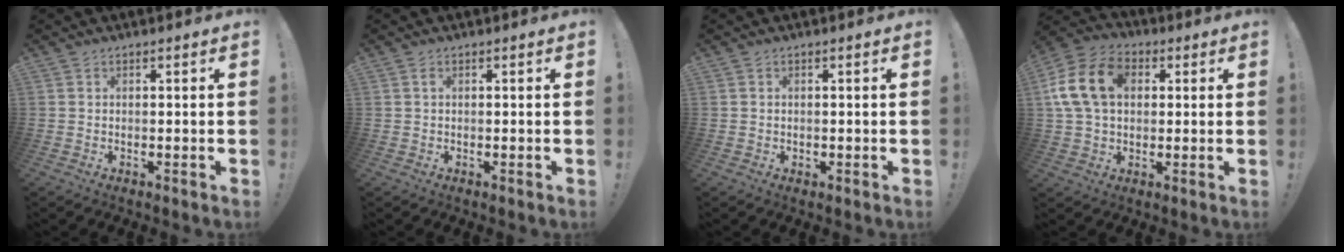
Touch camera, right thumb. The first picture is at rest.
{"total": 0.6, "force": [0.0, 0.1, 0.6], "torque": [-0.012, 0.003, -0.001]}
{"total": 0.5, "force": [0.0, 0.5, 0.1], "torque": [-0.002, 0.003, 0.001]}
{"total": 16.6, "force": [3.7, 12.0, 10.9], "torque": [-0.210, 0.011, 0.070]}